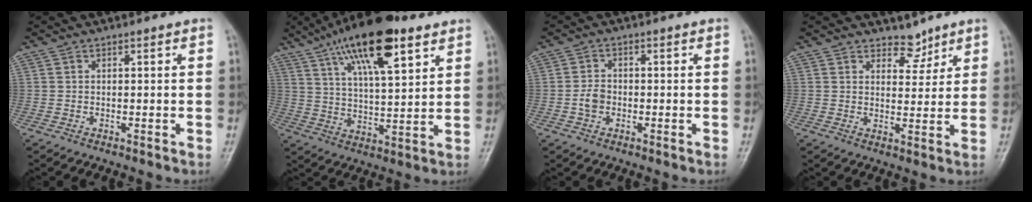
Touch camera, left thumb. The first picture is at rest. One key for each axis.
{"total": 18.3, "fx": 10.3, "fy": 6.0, "fz": 13.9, "tx": -0.215, "ty": -0.024, "tz": 0.176}
{"total": 3.1, "fx": -0.8, "fy": 2.3, "fz": 1.9, "tx": -0.031, "ty": 0.009, "tz": -0.020}
{"total": 4.0, "fx": 3.3, "fy": 2.2, "fz": 0.8, "tx": 0.014, "ty": -0.025, "tz": 0.052}